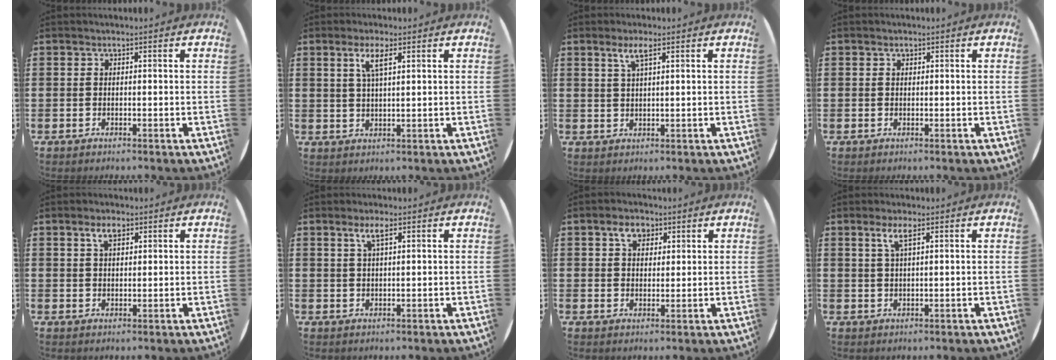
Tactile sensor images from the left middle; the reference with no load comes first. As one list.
[{"total": 3.5, "force": [2.0, 0.7, 2.8], "torque": [-0.052, 0.003, 0.031]}, {"total": 2.8, "force": [1.6, 0.5, 2.2], "torque": [-0.038, 0.002, 0.026]}, {"total": 0.0}, {"total": 2.9, "force": [1.9, 1.3, 1.8], "torque": [-0.032, 0.004, 0.031]}, {"total": 2.7, "force": [1.5, 0.6, 2.2], "torque": [-0.038, 0.003, 0.024]}, {"total": 3.4, "force": [2.2, 2.1, 1.6], "torque": [-0.021, 0.003, 0.037]}, {"total": 2.9, "force": [1.7, 0.5, 2.4], "torque": [-0.050, 0.006, 0.028]}]